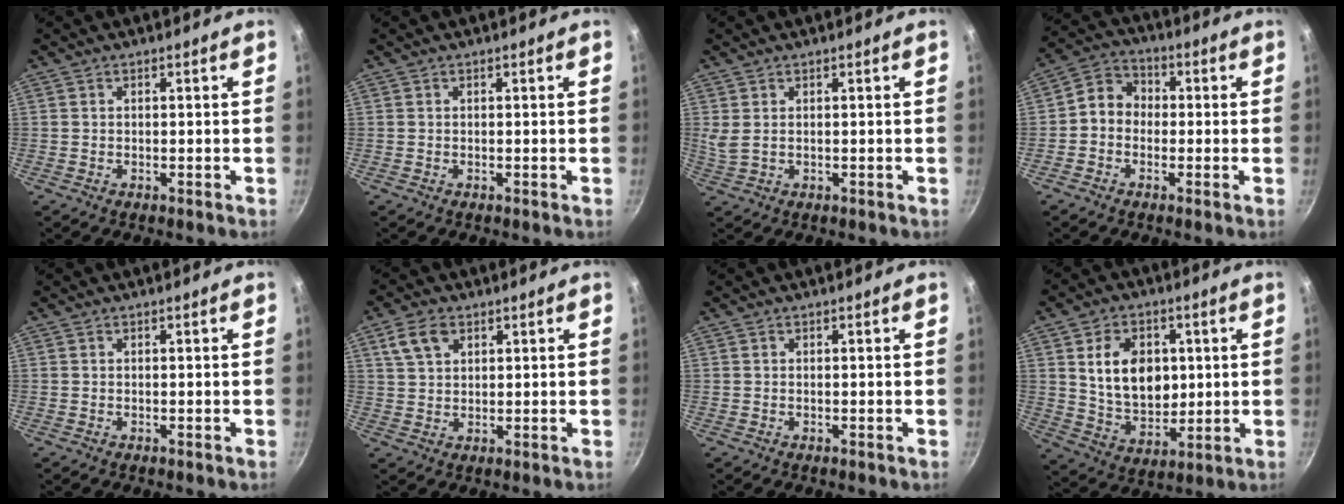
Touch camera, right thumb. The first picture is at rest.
{"total": 0.0}
{"total": 2.5, "force": [0.8, 1.3, 2.0], "torque": [-0.039, -0.002, 0.023]}
{"total": 6.7, "force": [-0.7, 5.7, 3.4], "torque": [-0.032, 0.022, -0.034]}
{"total": 0.0}
{"total": 5.8, "force": [2.8, 3.8, 3.4], "torque": [-0.053, 0.000, 0.054]}
{"total": 0.0}
{"total": 13.7, "force": [2.6, 9.9, 9.1], "torque": [-0.122, -0.016, 0.055]}